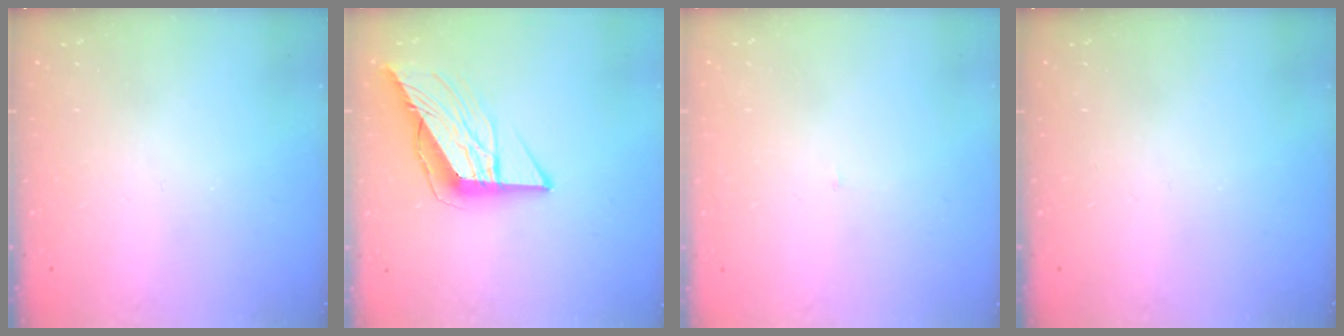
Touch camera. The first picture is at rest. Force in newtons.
{"total": 11.4, "press": 11.3, "slide": 1.3}
{"total": 2.1, "press": 2.1, "slide": 0.1}
{"total": 0.0}